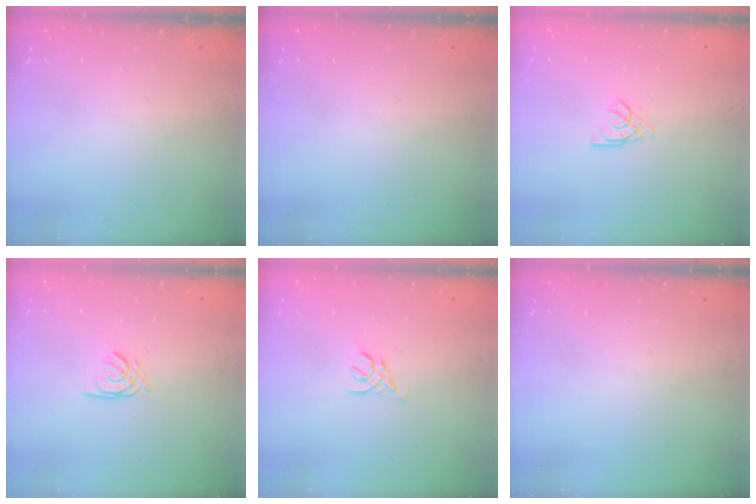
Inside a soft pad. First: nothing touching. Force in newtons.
{"total": 0.0}
{"total": 2.0, "press": 2.0, "slide": 0.4}
{"total": 2.2, "press": 2.2, "slide": 0.0}
{"total": 2.5, "press": 2.5, "slide": 0.7}
{"total": 0.0}